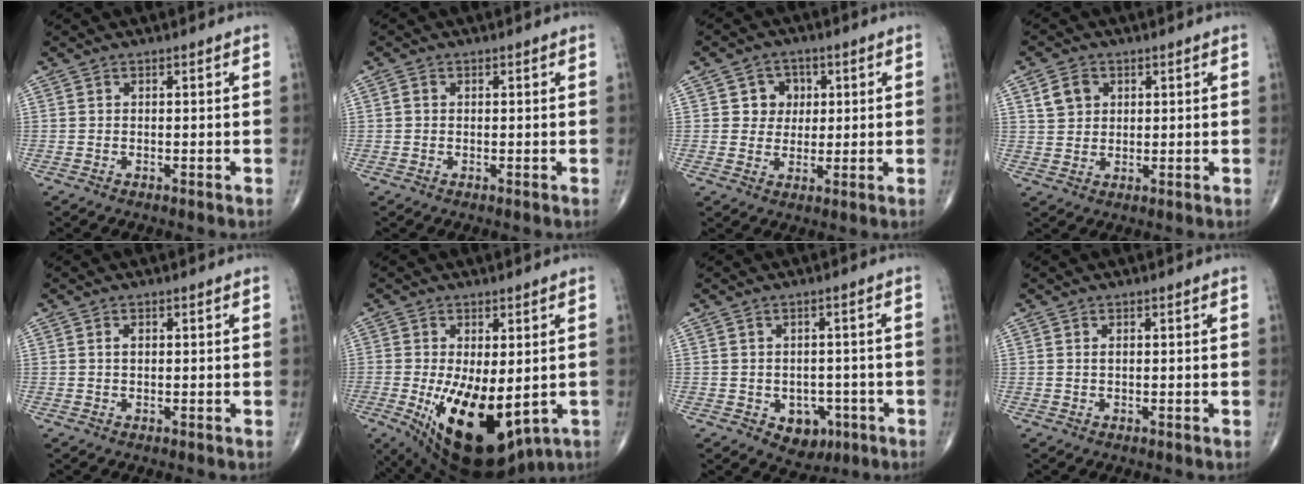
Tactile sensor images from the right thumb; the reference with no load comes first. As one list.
[{"total": 0.8, "force": [0.1, 0.7, 0.4], "torque": [-0.008, 0.002, 0.001]}, {"total": 5.4, "force": [1.4, 4.9, 1.7], "torque": [0.009, 0.002, 0.017]}, {"total": 4.8, "force": [1.9, 3.8, 2.2], "torque": [-0.024, -0.006, 0.038]}, {"total": 1.4, "force": [0.4, 0.9, 1.1], "torque": [-0.019, 0.002, 0.007]}, {"total": 17.9, "force": [-4.1, 8.7, 15.1], "torque": [-0.233, -0.023, -0.031]}, {"total": 6.2, "force": [-2.3, 4.7, 3.4], "torque": [-0.012, 0.013, -0.020]}, {"total": 0.9, "force": [0.3, 0.5, 0.7], "torque": [-0.015, 0.003, 0.007]}]